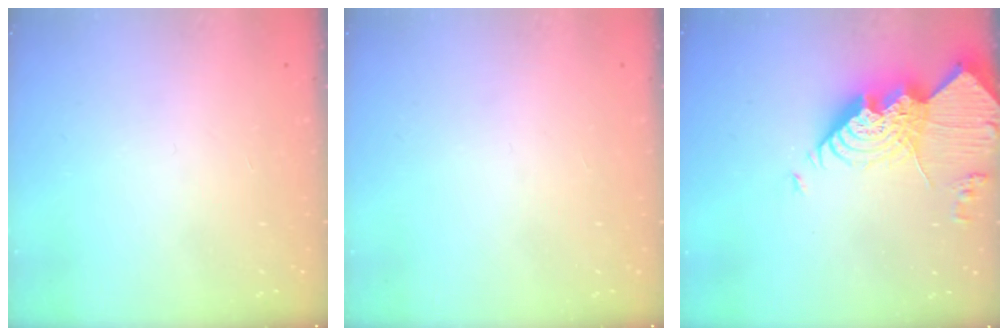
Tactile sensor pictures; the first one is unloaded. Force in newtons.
{"total": 0.0}
{"total": 24.8, "press": 24.6, "slide": 2.6}